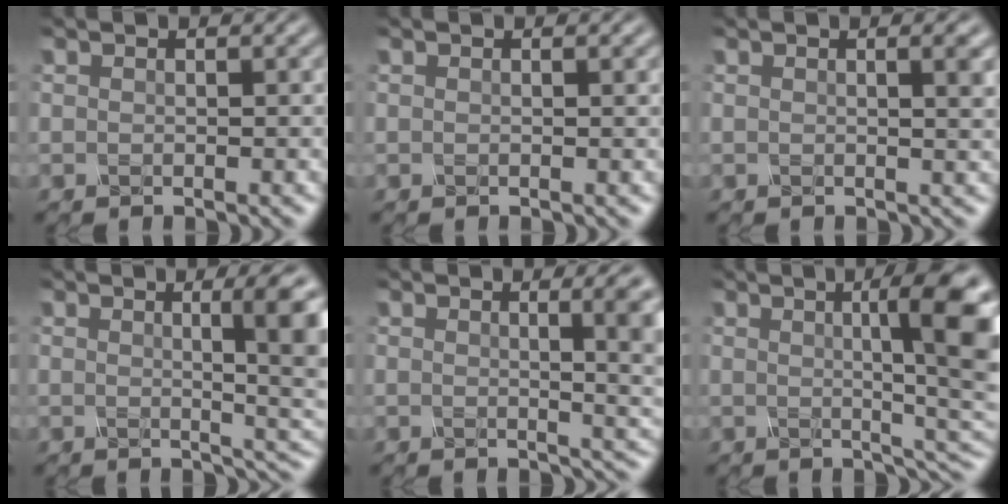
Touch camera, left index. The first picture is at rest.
{"total": 1.0, "force": [0.4, 0.5, 0.8], "torque": [0.001, 0.002, -0.006]}
{"total": 4.0, "force": [1.3, 1.9, 3.3], "torque": [-0.012, 0.031, -0.005]}
{"total": 6.8, "force": [1.0, 1.6, 6.5], "torque": [-0.050, 0.015, 0.013]}
{"total": 7.1, "force": [1.1, 2.7, 6.4], "torque": [-0.025, 0.028, 0.004]}
{"total": 10.5, "force": [1.6, 2.5, 10.1], "torque": [-0.100, 0.008, 0.021]}